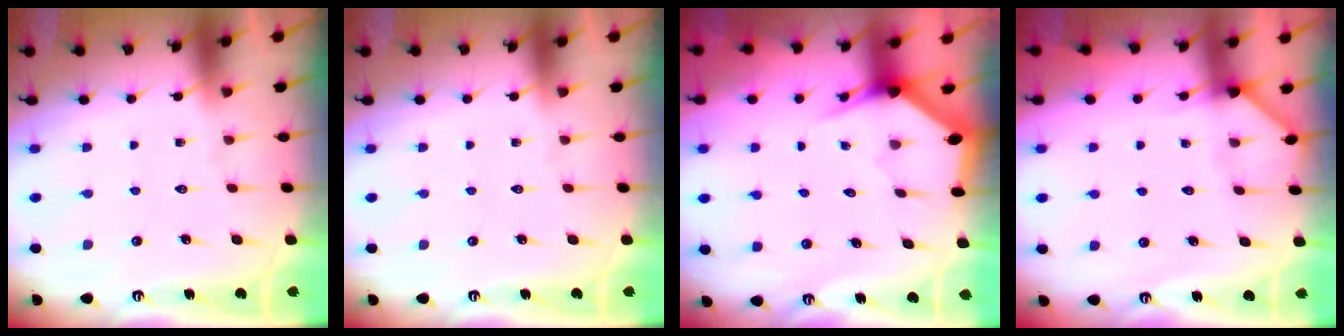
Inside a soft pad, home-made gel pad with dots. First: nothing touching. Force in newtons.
{"total": 0.0}
{"total": 3.0, "press": 3.0, "slide": 0.1}
{"total": 3.3, "press": 3.3, "slide": 0.3}